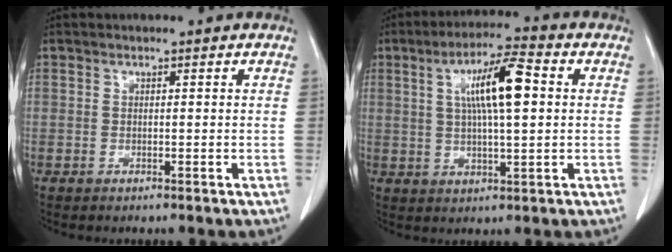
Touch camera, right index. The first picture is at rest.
{"total": 10.0, "force": [2.2, 1.7, 9.6], "torque": [-0.170, 0.016, 0.037]}